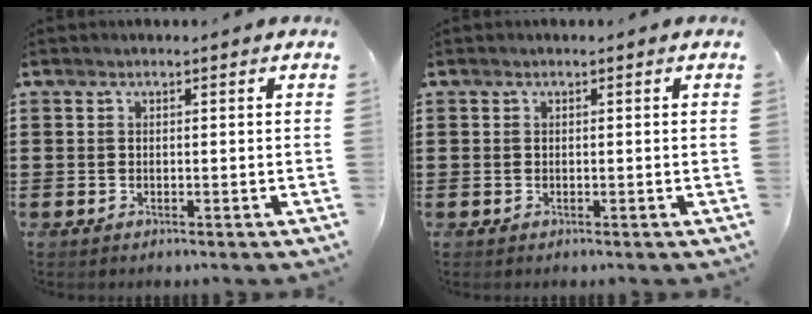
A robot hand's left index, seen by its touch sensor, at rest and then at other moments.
{"total": 0.0}